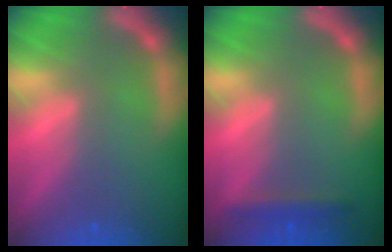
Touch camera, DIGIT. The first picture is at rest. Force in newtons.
{"total": 1.9}